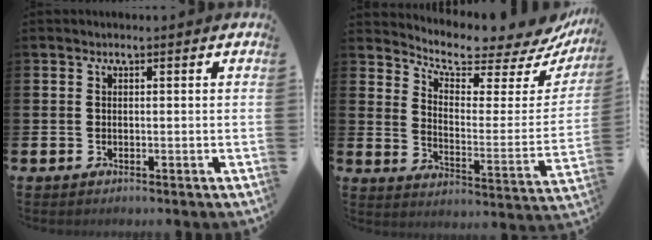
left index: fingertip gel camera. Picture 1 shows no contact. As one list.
[{"total": 6.7, "force": [6.3, 1.7, 1.5], "torque": [-0.044, -0.064, 0.099]}]